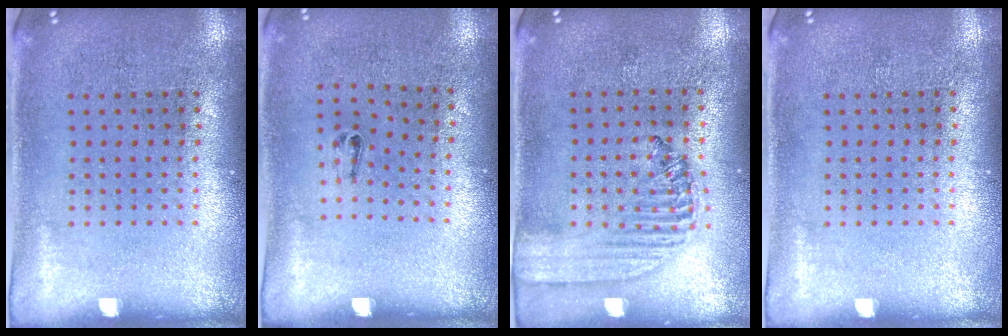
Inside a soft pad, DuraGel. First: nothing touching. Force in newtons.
{"total": 0.5, "press": 0.3, "slide": 0.5}
{"total": 1.4, "press": 1.4, "slide": 0.5}
{"total": 0.0}